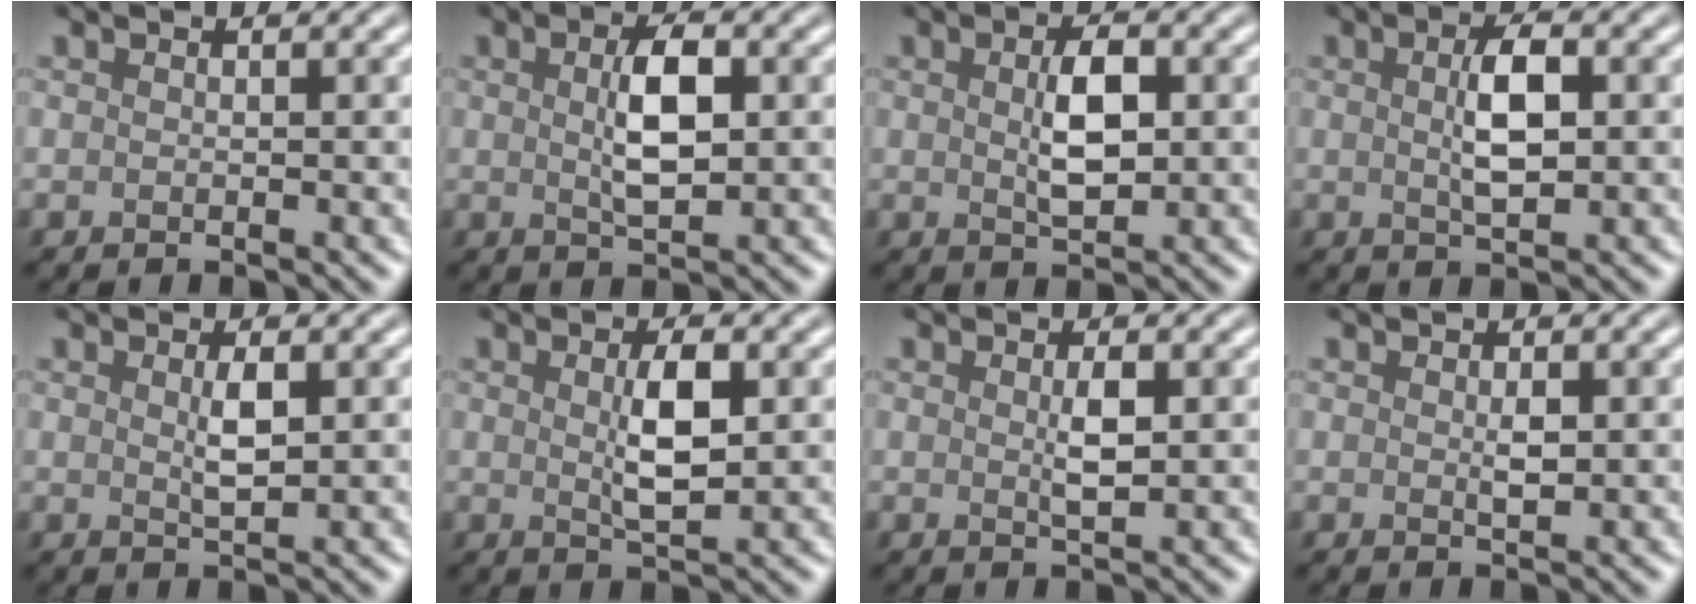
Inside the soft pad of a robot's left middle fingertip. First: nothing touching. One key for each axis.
{"total": 4.2, "fx": 0.6, "fy": 1.7, "fz": 3.8, "tx": -0.077, "ty": 0.002, "tz": 0.011}
{"total": 3.7, "fx": 0.4, "fy": 1.7, "fz": 3.2, "tx": -0.067, "ty": 0.000, "tz": 0.010}
{"total": 3.8, "fx": 0.4, "fy": 1.5, "fz": 3.4, "tx": -0.071, "ty": 0.002, "tz": 0.008}
{"total": 2.0, "fx": 0.5, "fy": 0.5, "fz": 1.8, "tx": -0.037, "ty": -0.002, "tz": 0.012}
{"total": 3.7, "fx": 0.5, "fy": 1.1, "fz": 3.5, "tx": -0.068, "ty": -0.002, "tz": 0.011}
{"total": 1.9, "fx": 0.3, "fy": 0.4, "fz": 1.8, "tx": -0.035, "ty": -0.001, "tz": 0.006}
{"total": 1.1, "fx": 0.2, "fy": 0.4, "fz": 1.0, "tx": -0.021, "ty": -0.003, "tz": 0.003}